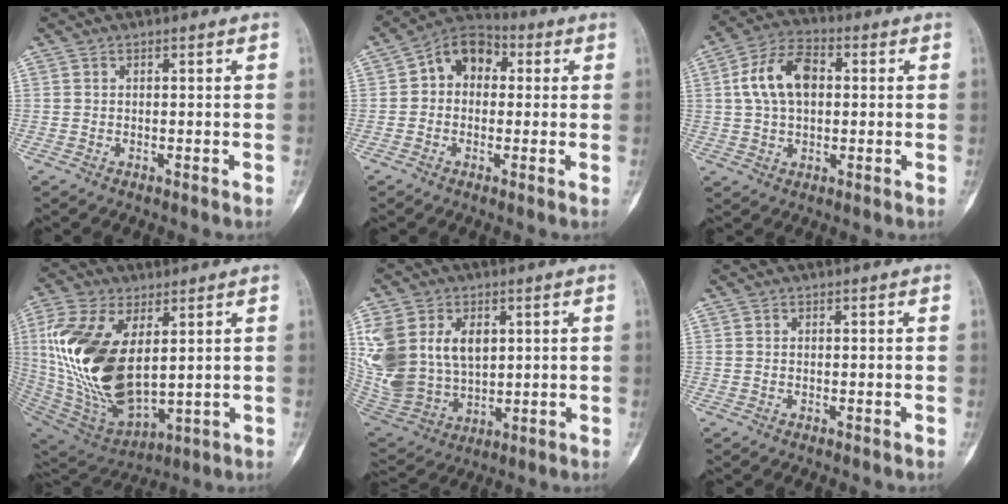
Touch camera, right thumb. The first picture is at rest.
{"total": 9.0, "force": [1.3, 6.8, 5.7], "torque": [-0.059, 0.029, 0.006]}
{"total": 10.9, "force": [1.6, 6.8, 8.4], "torque": [-0.153, 0.022, 0.025]}
{"total": 22.9, "force": [4.0, 12.4, 18.9], "torque": [-0.382, -0.025, 0.087]}
{"total": 21.2, "force": [5.0, 15.2, 13.9], "torque": [-0.309, -0.002, 0.120]}
{"total": 0.0}